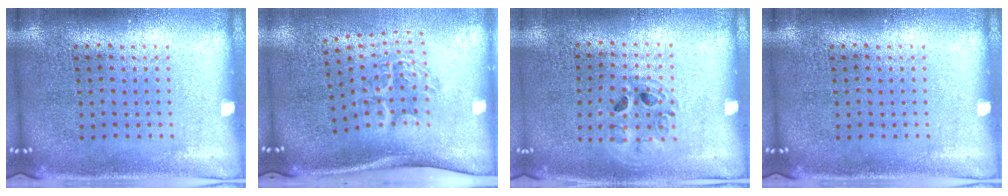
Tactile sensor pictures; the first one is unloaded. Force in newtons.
{"total": 2.0, "press": 1.3, "slide": 1.6}
{"total": 1.0, "press": 1.0, "slide": 0.2}
{"total": 0.0}